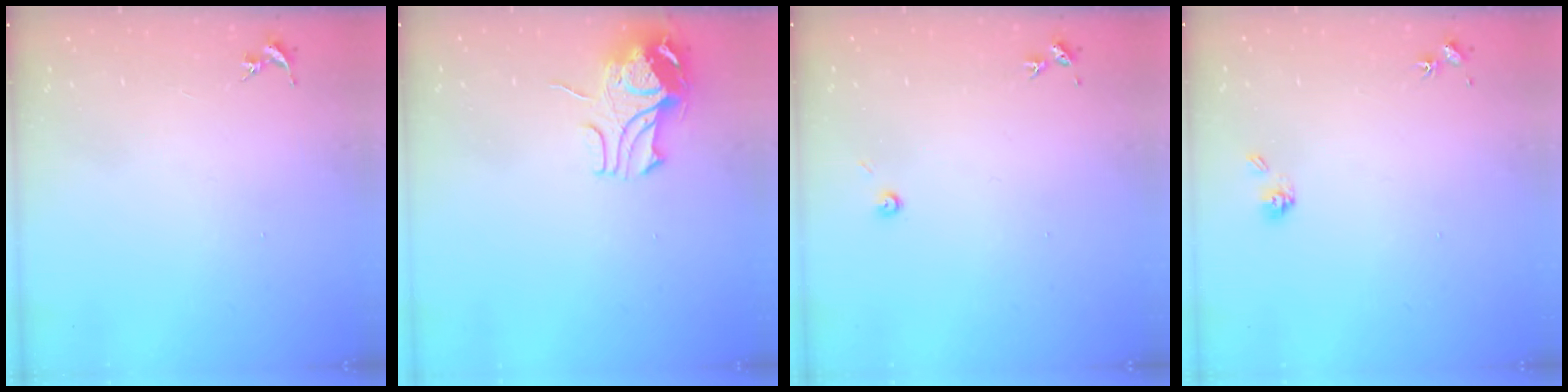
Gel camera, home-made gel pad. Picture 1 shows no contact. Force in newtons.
{"total": 9.6, "press": 9.5, "slide": 1.1}
{"total": 3.2, "press": 3.2, "slide": 0.3}
{"total": 5.0, "press": 4.6, "slide": 1.7}